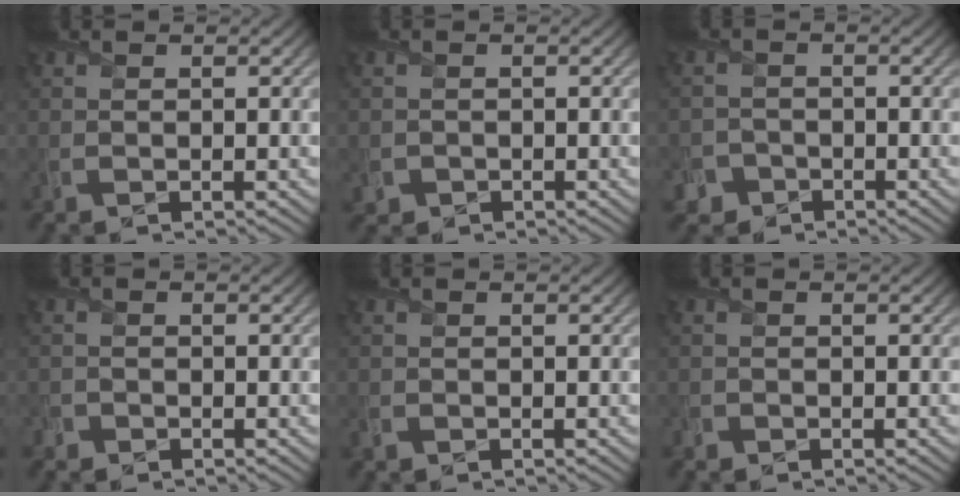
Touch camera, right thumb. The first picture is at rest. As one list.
[{"total": 1.3, "force": [-0.6, 1.2, 0.0], "torque": [0.005, -0.007, -0.014]}, {"total": 2.9, "force": [-1.9, 2.1, 0.3], "torque": [0.002, 0.003, -0.042]}, {"total": 1.2, "force": [-0.9, 0.7, 0.0], "torque": [0.001, -0.001, -0.021]}, {"total": 0.9, "force": [-0.7, 0.6, 0.2], "torque": [-0.006, -0.004, -0.016]}, {"total": 0.8, "force": [-0.6, 0.5, 0.0], "torque": [0.000, -0.003, -0.012]}]